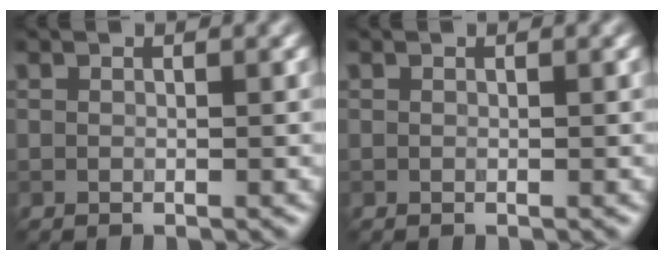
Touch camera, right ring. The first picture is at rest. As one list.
[{"total": 0.0}]